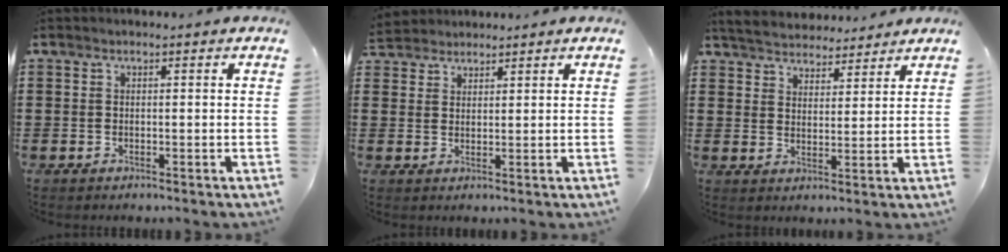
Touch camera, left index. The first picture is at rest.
{"total": 2.3, "force": [2.1, 0.7, -0.3], "torque": [-0.001, 0.003, 0.042]}
{"total": 4.3, "force": [4.2, 0.8, 0.1], "torque": [-0.022, -0.018, 0.076]}